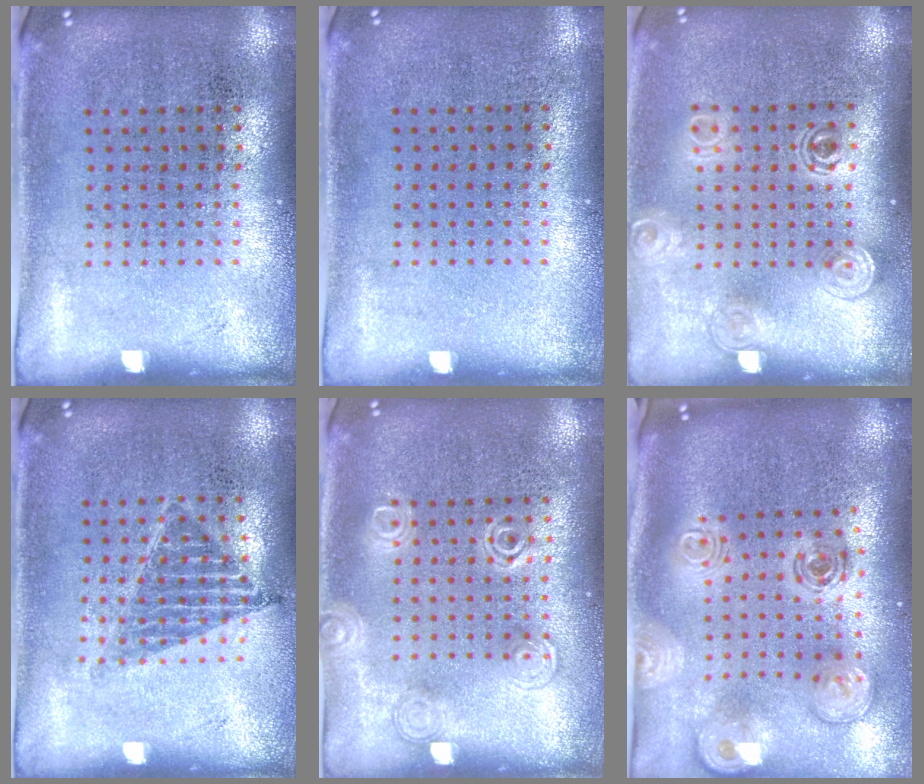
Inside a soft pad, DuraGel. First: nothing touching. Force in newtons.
{"total": 0.0}
{"total": 1.6, "press": 1.2, "slide": 1.0}
{"total": 1.0, "press": 0.8, "slide": 0.5}
{"total": 1.9, "press": 1.9, "slide": 0.4}
{"total": 2.5, "press": 1.8, "slide": 1.7}